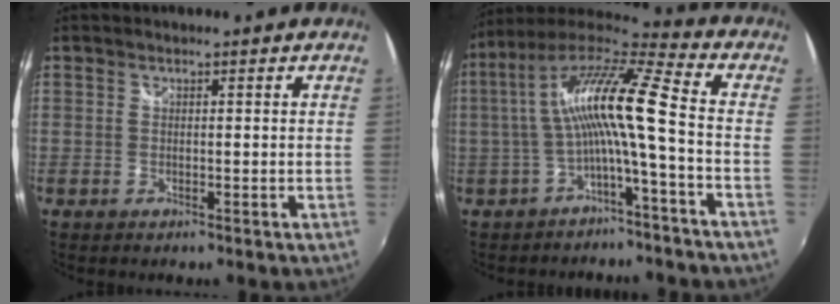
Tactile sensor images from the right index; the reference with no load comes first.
{"total": 13.3, "force": [-1.2, 0.4, 13.2], "torque": [-0.253, 0.016, -0.022]}